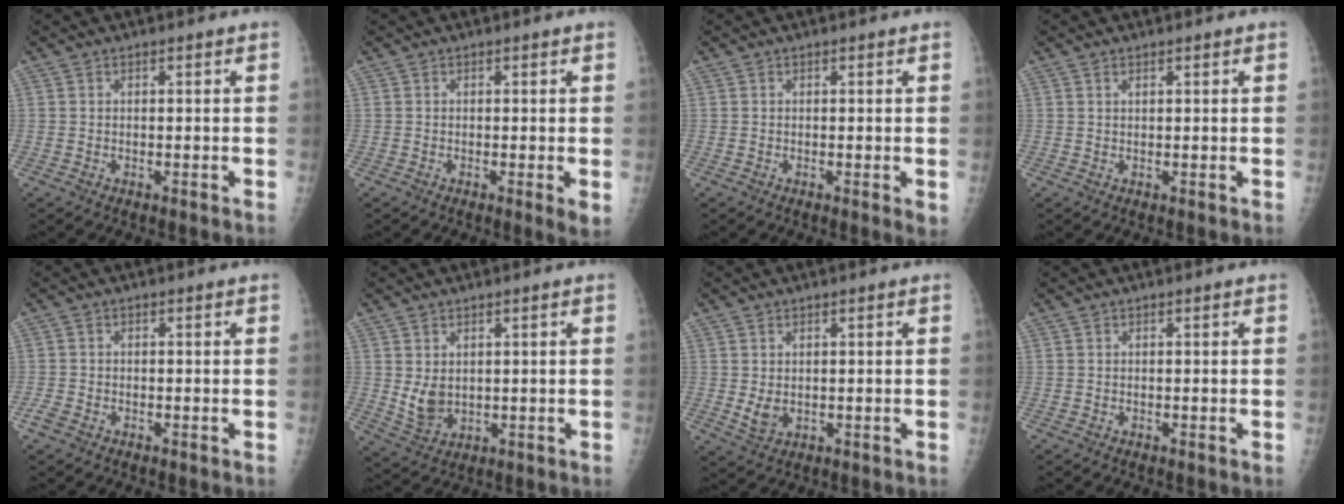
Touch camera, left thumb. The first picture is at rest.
{"total": 2.2, "force": [-0.2, 0.3, 2.2], "torque": [-0.037, -0.009, -0.006]}
{"total": 1.5, "force": [0.0, 0.4, 1.5], "torque": [-0.021, -0.006, 0.000]}
{"total": 0.5, "force": [0.4, 0.1, 0.3], "torque": [-0.006, -0.002, 0.009]}
{"total": 1.8, "force": [-1.1, 1.2, 0.9], "torque": [-0.023, 0.000, -0.022]}
{"total": 4.8, "force": [0.9, 3.4, 3.3], "torque": [-0.048, -0.015, 0.033]}
{"total": 3.0, "force": [0.2, 2.0, 2.2], "torque": [-0.033, -0.010, 0.012]}
{"total": 0.0}